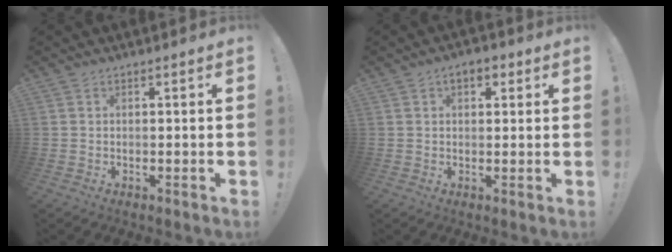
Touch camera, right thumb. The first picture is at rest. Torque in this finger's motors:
{"motor_torque": [0.55, 0.73, 0.61, 0.02, 0.00]}